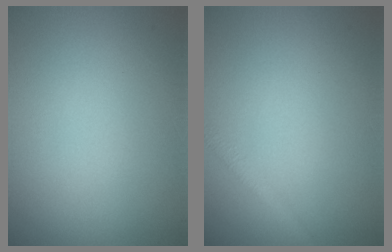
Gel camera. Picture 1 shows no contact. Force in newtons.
{"total": 1.3, "press": 1.3, "slide": 0.0}